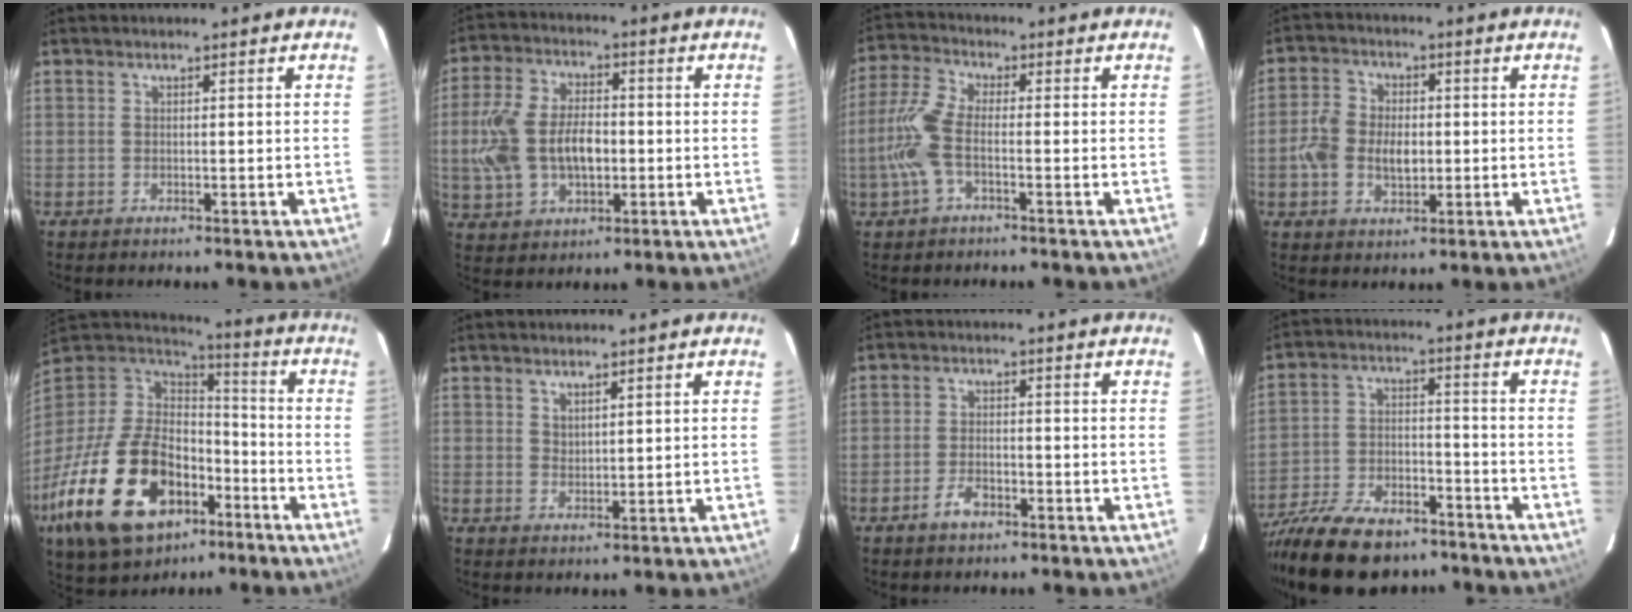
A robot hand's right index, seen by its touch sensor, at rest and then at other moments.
{"total": 13.1, "force": [-0.9, 8.4, 10.1], "torque": [-0.215, 0.013, -0.010]}
{"total": 7.5, "force": [-2.0, 2.5, 6.8], "torque": [-0.161, 0.009, -0.042]}
{"total": 7.4, "force": [-0.9, 5.3, 5.0], "torque": [-0.104, 0.015, -0.015]}
{"total": 29.7, "force": [-14.0, 17.8, 19.1], "torque": [-0.412, -0.021, -0.225]}
{"total": 2.1, "force": [1.7, 0.7, 0.9], "torque": [-0.014, -0.001, 0.031]}
{"total": 3.5, "force": [-2.2, 1.8, 2.1], "torque": [-0.048, 0.002, -0.040]}
{"total": 20.6, "force": [-15.8, 8.8, 9.8], "torque": [-0.217, -0.012, -0.252]}